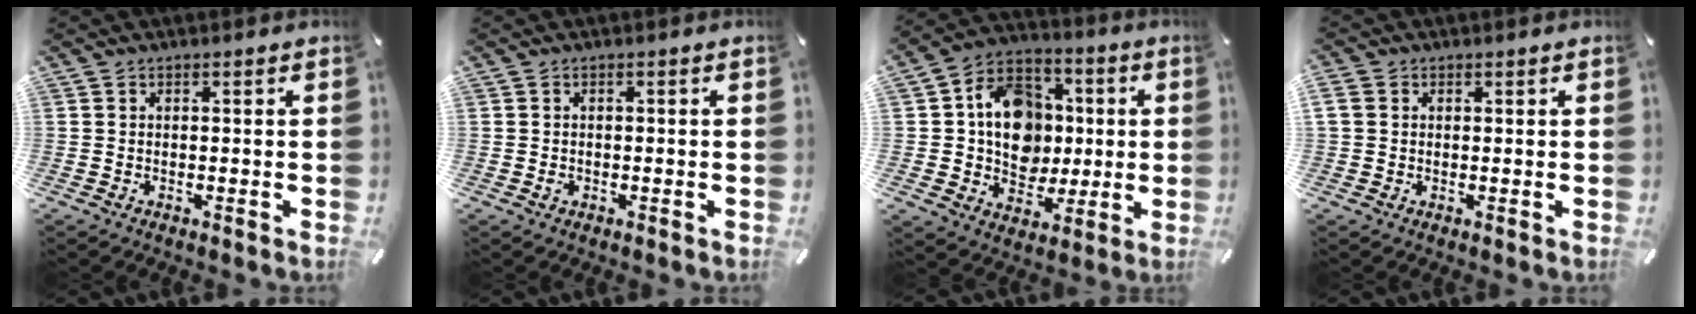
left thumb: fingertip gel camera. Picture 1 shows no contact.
{"total": 0.7, "force": [-0.2, 0.5, 0.3], "torque": [-0.006, 0.001, -0.006]}
{"total": 14.5, "force": [0.4, 12.8, 6.7], "torque": [-0.116, 0.012, 0.015]}
{"total": 2.1, "force": [0.5, 1.9, 0.8], "torque": [-0.018, 0.005, 0.009]}